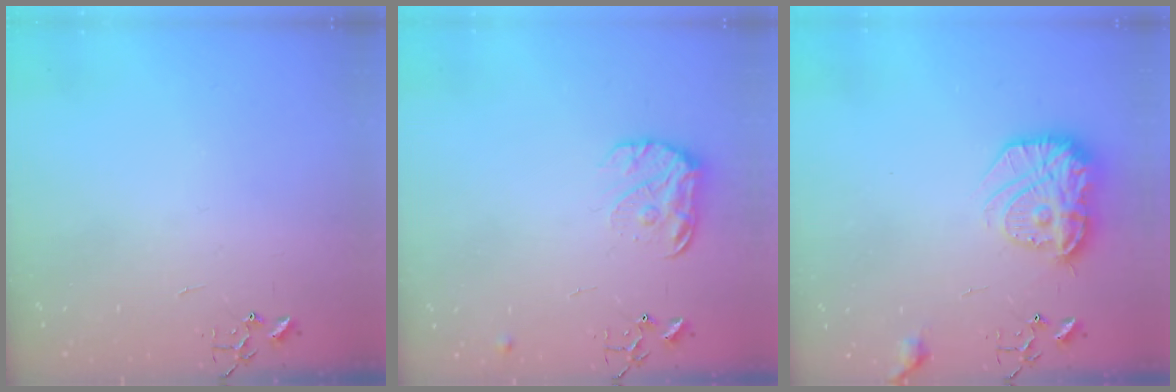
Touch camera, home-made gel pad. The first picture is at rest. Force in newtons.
{"total": 11.5, "press": 11.5, "slide": 0.6}
{"total": 17.2, "press": 17.2, "slide": 1.1}